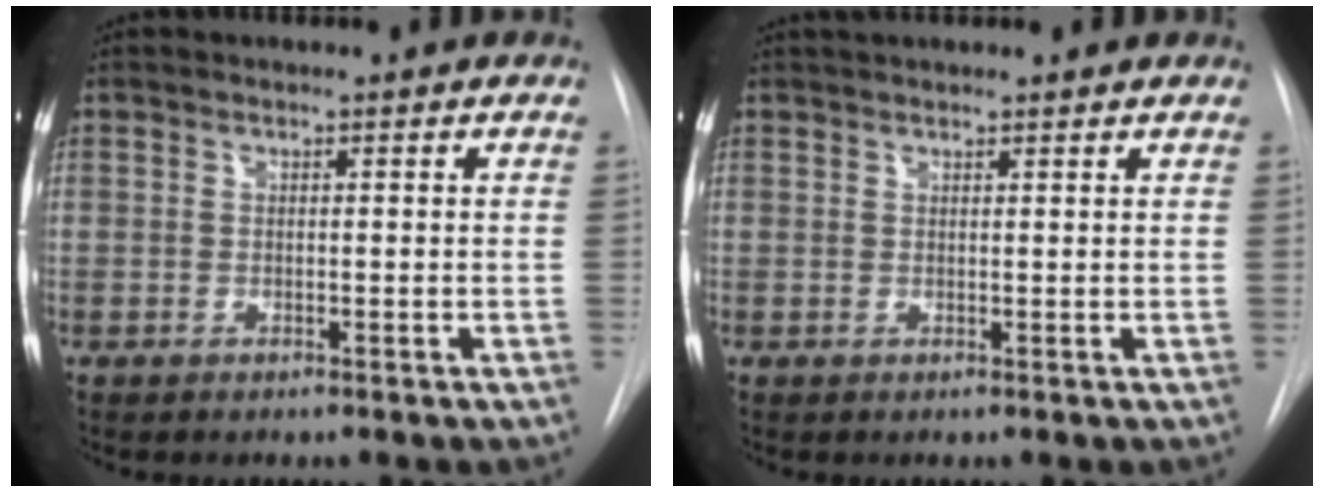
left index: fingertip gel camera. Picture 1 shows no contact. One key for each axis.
{"total": 5.2, "fx": 4.8, "fy": 0.6, "fz": 1.9, "tx": -0.027, "ty": 0.036, "tz": 0.063}